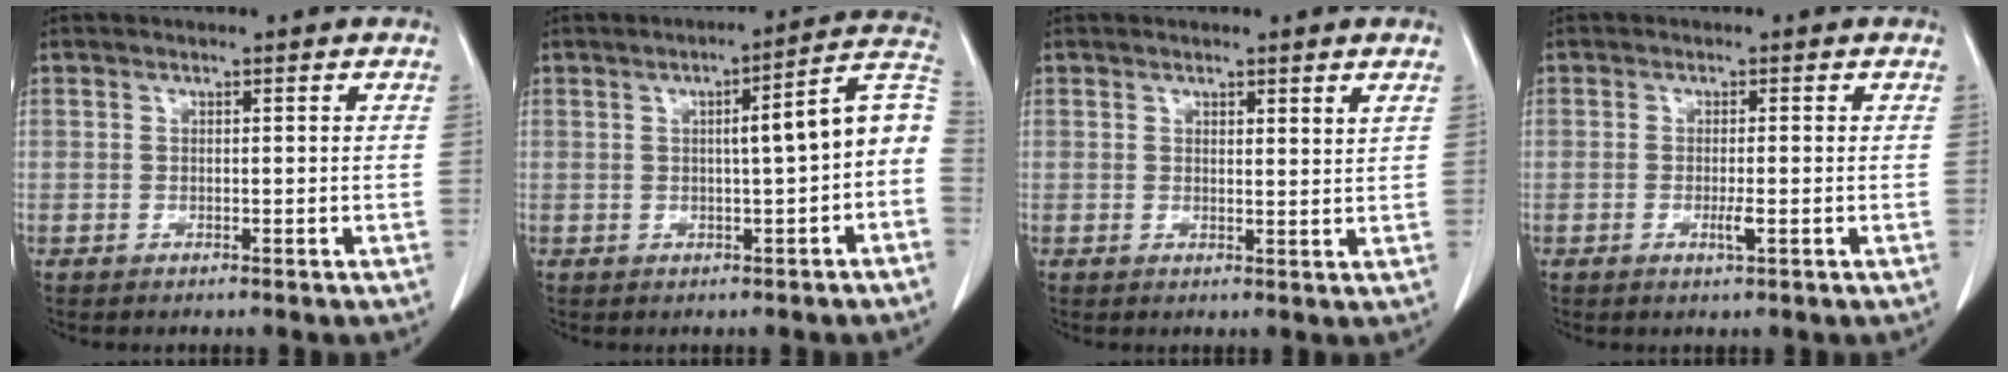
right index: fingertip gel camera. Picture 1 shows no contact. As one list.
[{"total": 9.0, "force": [-0.3, 0.7, 9.0], "torque": [-0.114, 0.029, -0.010]}, {"total": 2.0, "force": [1.6, -0.1, 1.3], "torque": [-0.023, -0.011, 0.017]}, {"total": 1.7, "force": [-0.5, 0.1, 1.7], "torque": [-0.031, -0.003, -0.007]}]